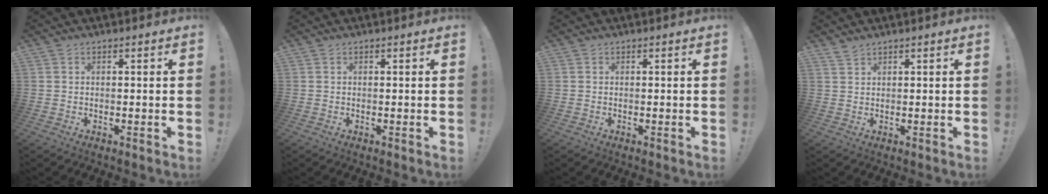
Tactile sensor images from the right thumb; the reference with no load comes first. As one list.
[{"total": 0.0}, {"total": 0.0}, {"total": 1.7, "force": [1.5, 0.4, 0.7], "torque": [-0.013, -0.005, 0.028]}]